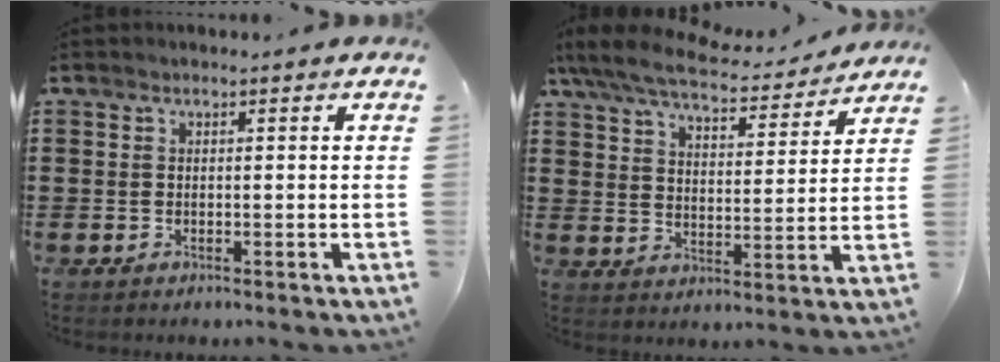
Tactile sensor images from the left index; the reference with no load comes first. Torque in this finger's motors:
{"motor_torque": [1.17, -0.97, 0.49, 0.19]}